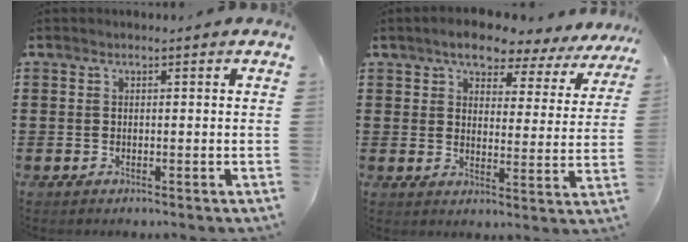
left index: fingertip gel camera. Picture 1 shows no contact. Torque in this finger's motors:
{"motor_torque": [1.24, -0.89, 0.55, 0.09]}